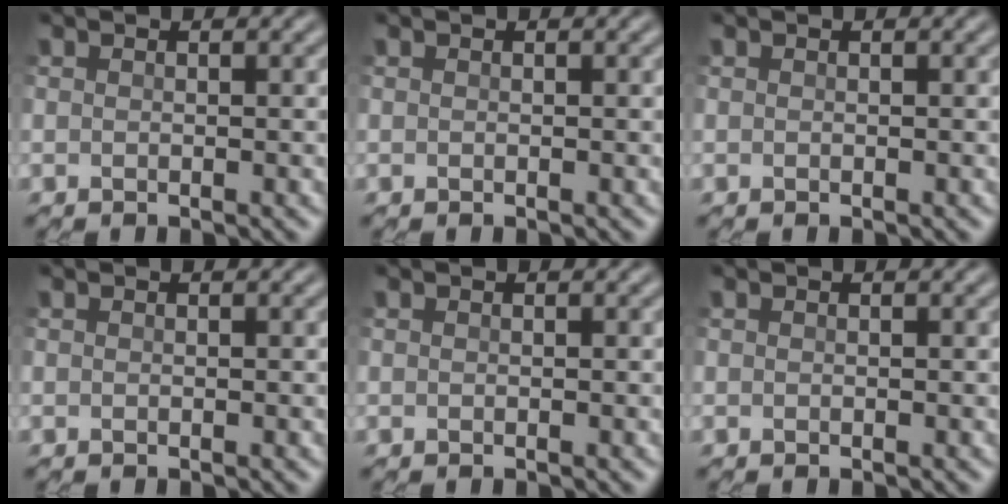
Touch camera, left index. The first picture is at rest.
{"total": 0.0}
{"total": 0.0}
{"total": 0.0}
{"total": 0.0}
{"total": 0.0}